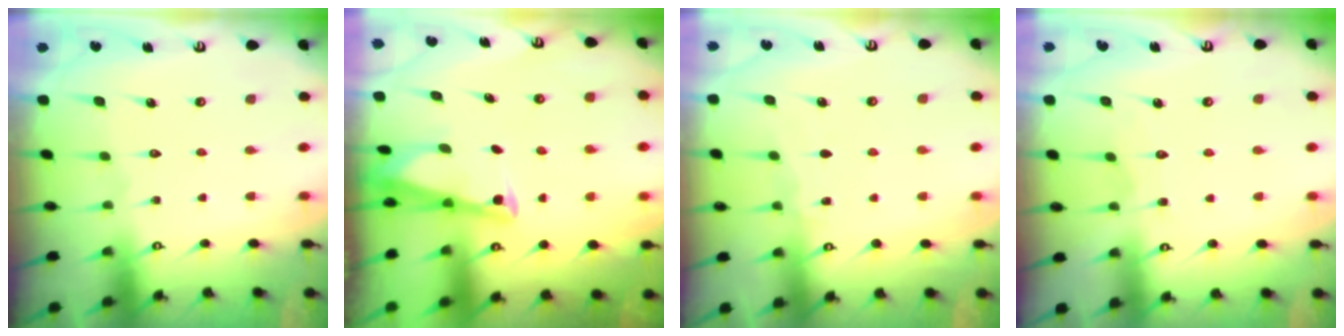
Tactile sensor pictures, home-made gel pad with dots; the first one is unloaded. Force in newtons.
{"total": 2.7, "press": 2.7, "slide": 0.4}
{"total": 2.8, "press": 2.8, "slide": 0.3}
{"total": 3.2, "press": 3.2, "slide": 0.4}